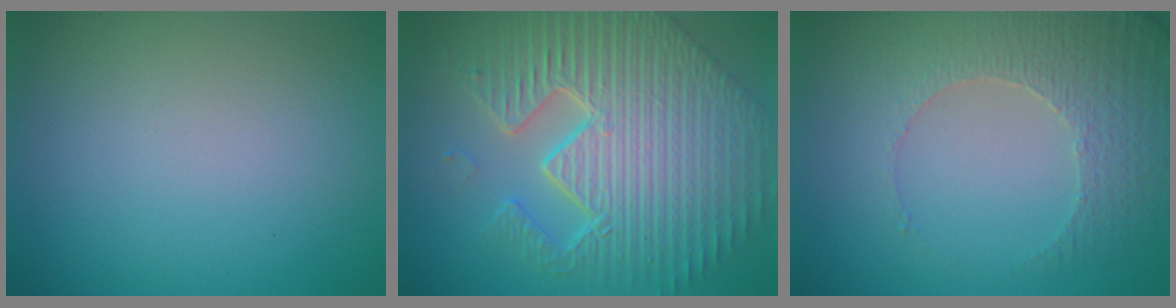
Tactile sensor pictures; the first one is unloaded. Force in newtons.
{"total": 11.4, "press": 7.4, "slide": 8.7}
{"total": 4.7, "press": 3.5, "slide": 3.1}